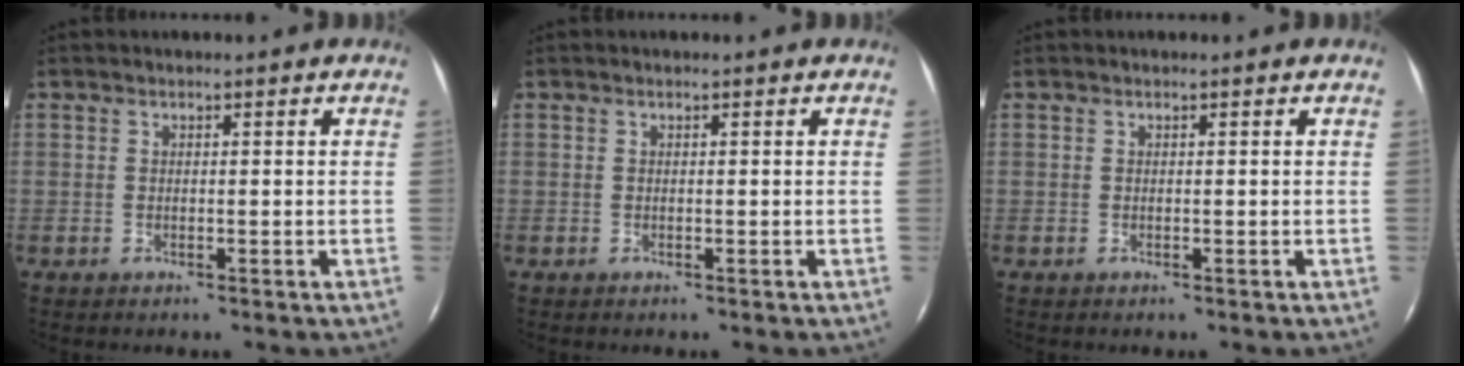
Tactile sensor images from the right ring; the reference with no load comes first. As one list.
[{"total": 0.0}, {"total": 0.0}]